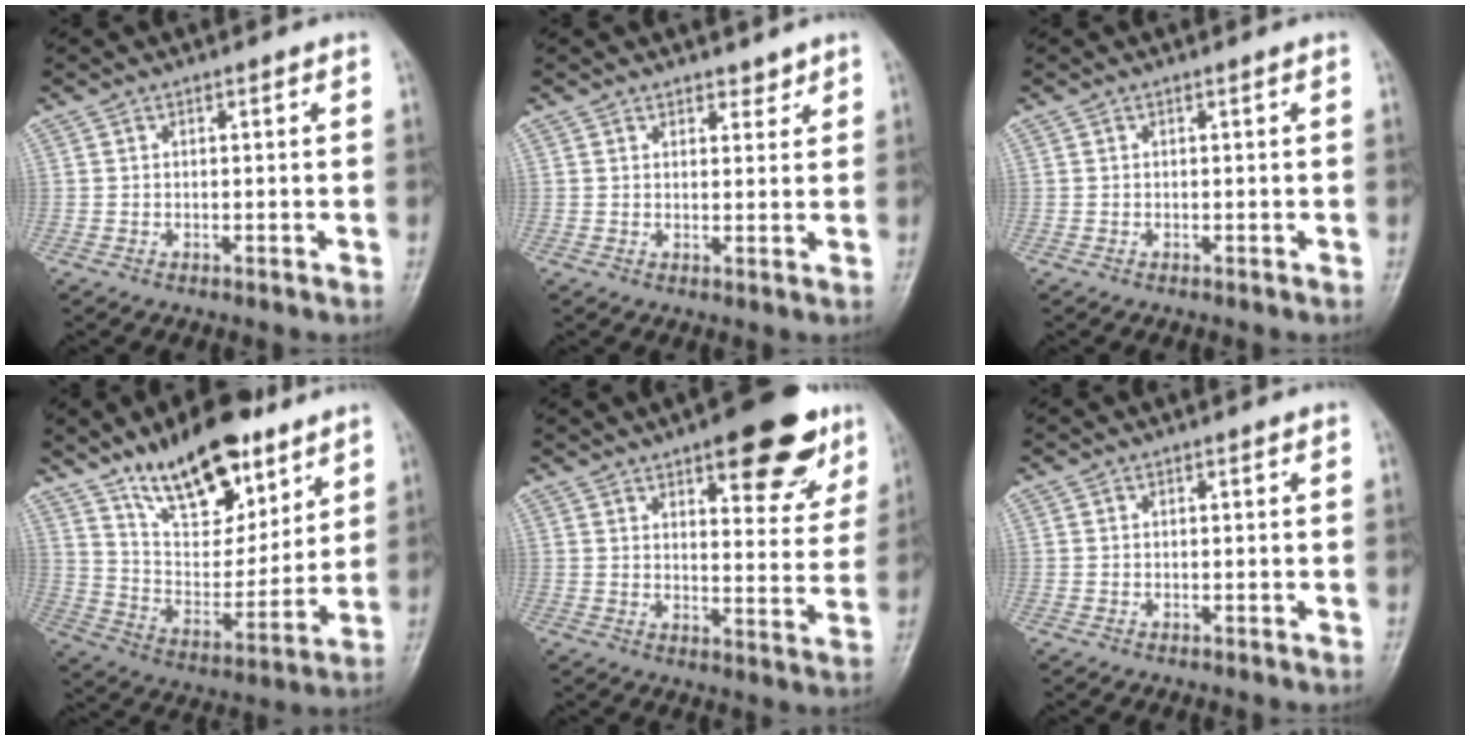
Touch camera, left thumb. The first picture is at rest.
{"total": 2.4, "force": [2.0, 1.3, 0.5], "torque": [0.012, -0.012, 0.025]}
{"total": 0.0}
{"total": 20.0, "force": [13.3, 8.8, 12.0], "torque": [-0.143, -0.074, 0.233]}
{"total": 17.1, "force": [10.2, 6.5, 12.2], "torque": [-0.111, -0.042, 0.135]}
{"total": 0.0}